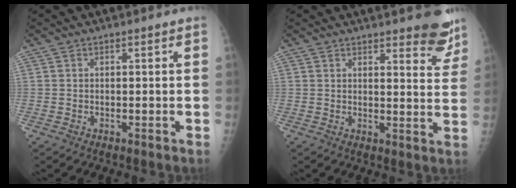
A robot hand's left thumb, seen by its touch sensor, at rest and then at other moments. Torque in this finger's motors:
{"motor_torque": [1.70, 0.88, 0.47, -0.19, 0.09]}